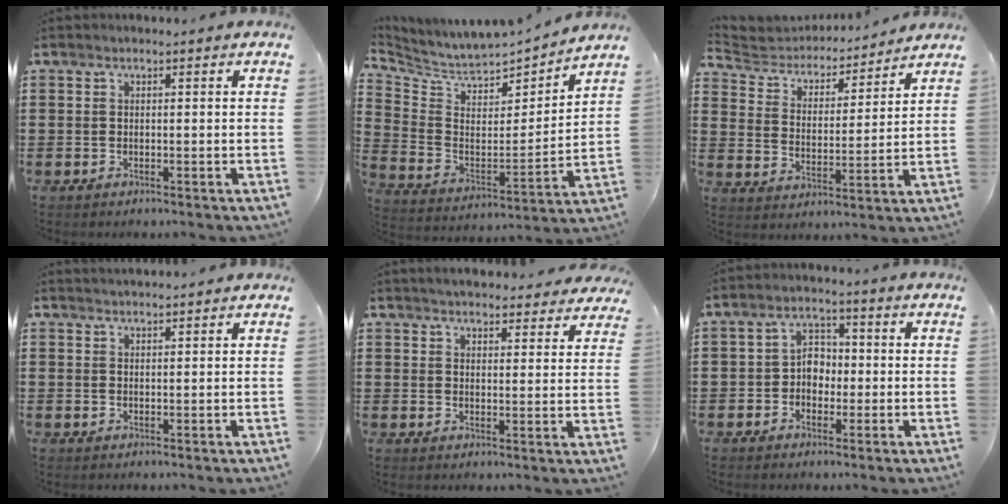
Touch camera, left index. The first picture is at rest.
{"total": 5.3, "force": [5.0, 1.7, 0.5], "torque": [-0.048, -0.046, 0.081]}
{"total": 4.2, "force": [4.1, 1.0, 0.2], "torque": [-0.033, -0.033, 0.064]}
{"total": 1.1, "force": [1.1, 0.0, 0.0], "torque": [-0.004, -0.001, 0.023]}
{"total": 4.0, "force": [3.9, 0.2, 0.6], "torque": [-0.017, -0.019, 0.069]}
{"total": 4.1, "force": [-0.9, 3.3, 2.3], "torque": [-0.044, 0.008, -0.024]}